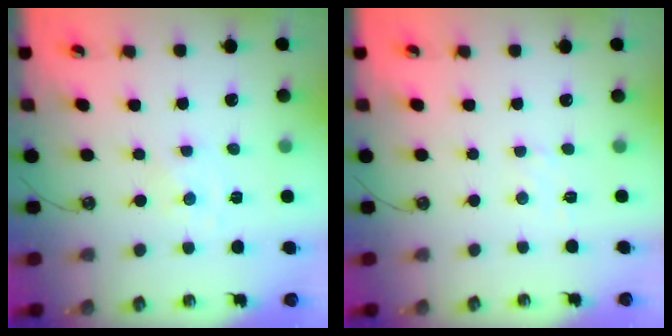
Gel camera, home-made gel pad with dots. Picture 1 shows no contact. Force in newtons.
{"total": 2.8, "press": 2.8, "slide": 0.4}